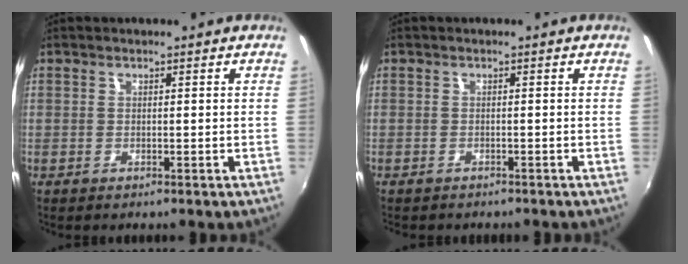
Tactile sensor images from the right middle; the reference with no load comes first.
{"total": 1.6, "force": [-1.4, 0.5, 0.4], "torque": [-0.014, -0.007, -0.017]}